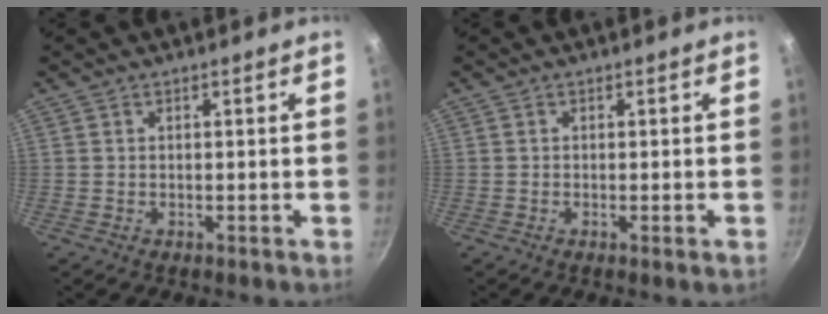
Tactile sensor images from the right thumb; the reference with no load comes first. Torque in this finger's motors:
{"motor_torque": [-0.01, 0.03, -0.16, -0.27, 0.00]}